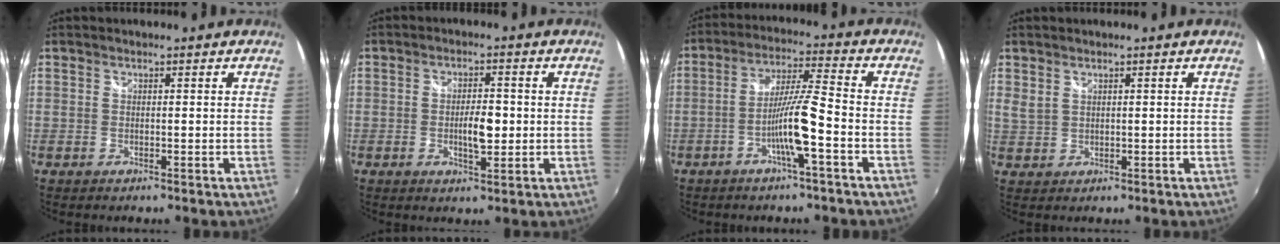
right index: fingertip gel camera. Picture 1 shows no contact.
{"total": 5.4, "force": [-0.6, 2.1, 4.9], "torque": [-0.086, -0.003, -0.008]}
{"total": 8.9, "force": [-3.8, -0.5, 8.0], "torque": [-0.157, 0.002, -0.071]}
{"total": 2.0, "force": [1.4, 1.1, 0.9], "torque": [-0.018, -0.003, 0.028]}